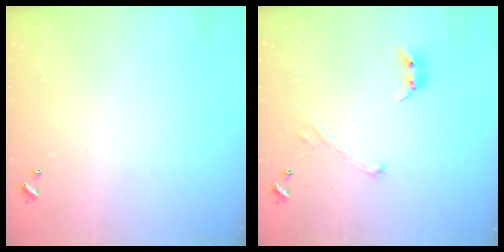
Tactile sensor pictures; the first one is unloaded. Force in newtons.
{"total": 1.8, "press": 1.6, "slide": 0.9}